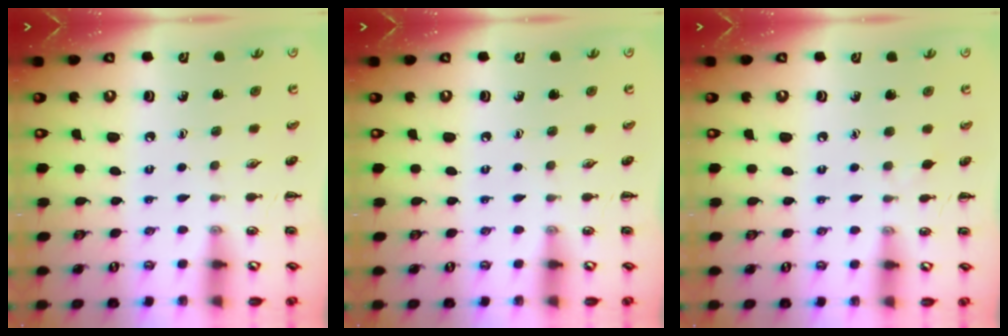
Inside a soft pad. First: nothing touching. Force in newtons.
{"total": 0.0}
{"total": 2.6, "press": 2.3, "slide": 1.1}